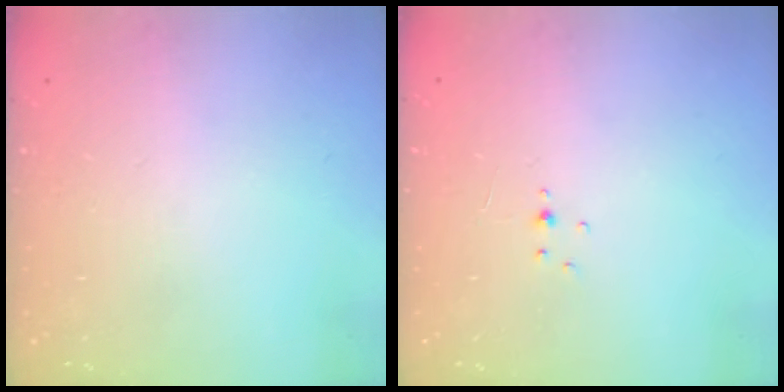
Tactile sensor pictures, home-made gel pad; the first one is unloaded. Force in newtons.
{"total": 2.9, "press": 2.8, "slide": 0.9}